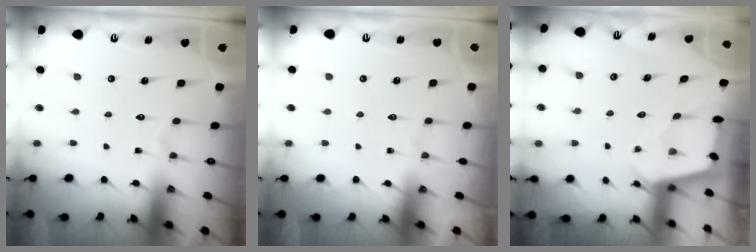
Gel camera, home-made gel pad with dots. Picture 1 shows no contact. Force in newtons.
{"total": 0.0}
{"total": 2.4, "press": 2.4, "slide": 0.3}